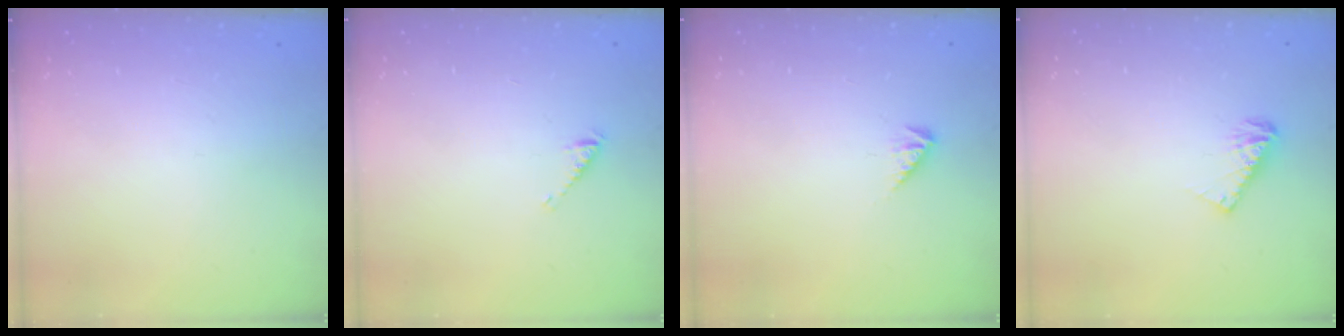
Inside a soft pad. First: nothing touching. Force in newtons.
{"total": 2.8, "press": 2.8, "slide": 0.4}
{"total": 2.7, "press": 2.7, "slide": 0.6}
{"total": 5.8, "press": 5.8, "slide": 0.3}